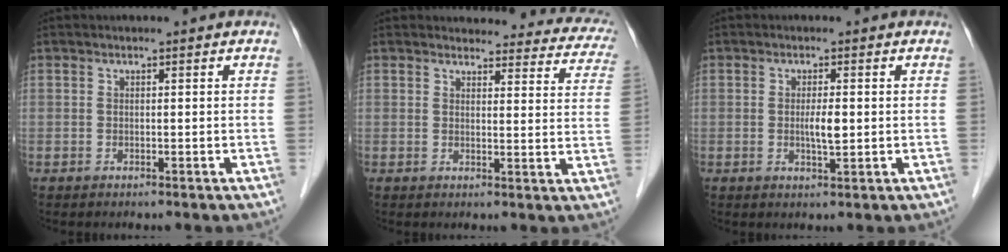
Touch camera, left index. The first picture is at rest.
{"total": 17.6, "force": [16.4, 5.0, 3.8], "torque": [-0.005, -0.048, 0.151]}
{"total": 2.5, "force": [-0.2, 0.5, 2.5], "torque": [-0.047, -0.007, -0.003]}